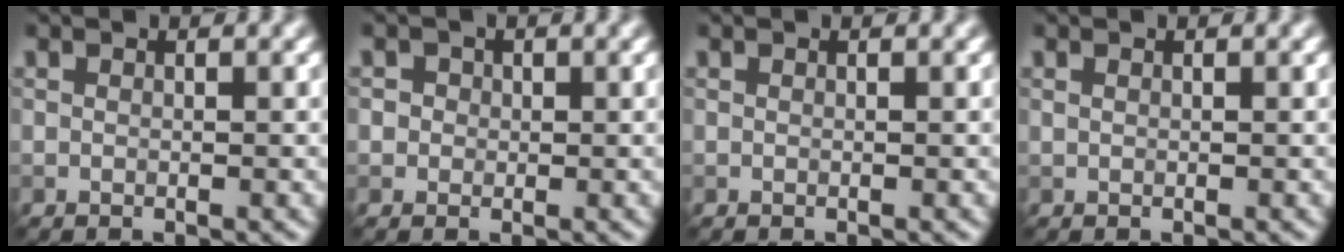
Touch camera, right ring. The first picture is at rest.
{"total": 2.1, "force": [0.7, 1.8, 0.7], "torque": [0.004, 0.008, 0.005]}
{"total": 0.0}
{"total": 0.0}